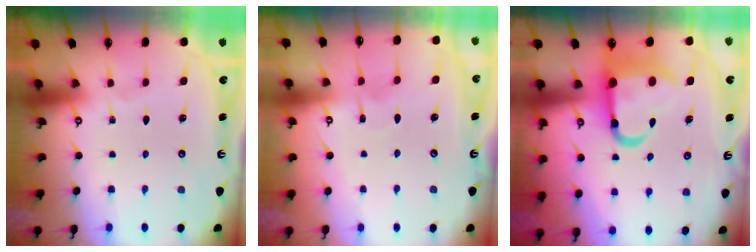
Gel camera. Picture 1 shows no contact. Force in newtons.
{"total": 5.4, "press": 5.4, "slide": 0.5}
{"total": 12.8, "press": 12.6, "slide": 1.8}